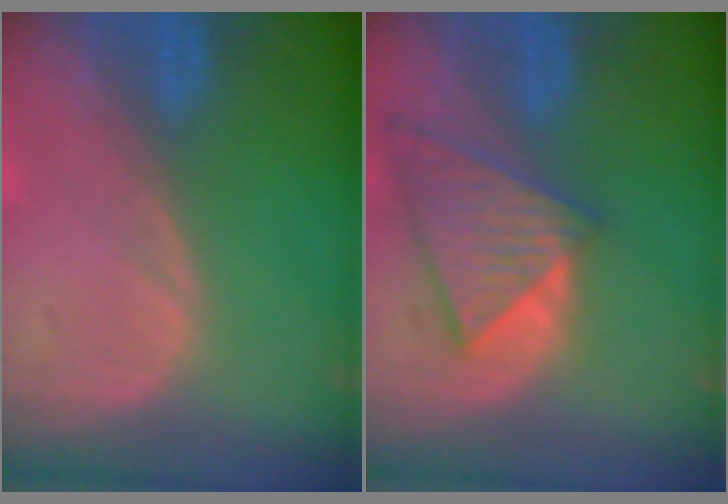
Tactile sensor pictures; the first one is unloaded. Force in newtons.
{"total": 8.4, "press": 7.4, "slide": 4.1}